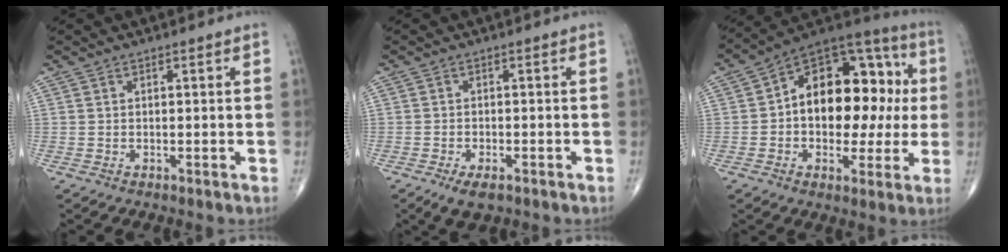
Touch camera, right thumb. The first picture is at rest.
{"total": 4.3, "force": [-2.5, 2.0, 2.9], "torque": [-0.051, 0.001, -0.039]}
{"total": 21.6, "force": [1.1, 13.1, 17.1], "torque": [-0.205, 0.043, 0.011]}